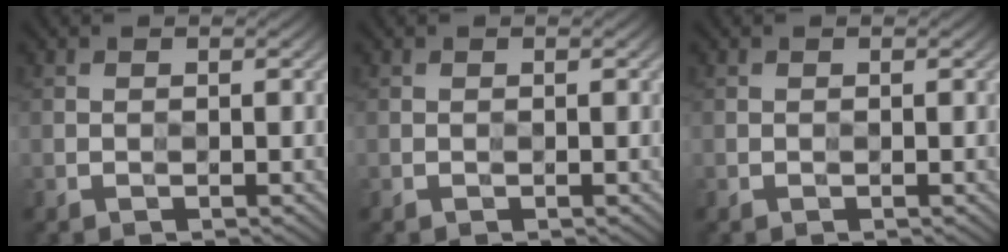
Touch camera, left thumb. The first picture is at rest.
{"total": 0.0}
{"total": 0.0}